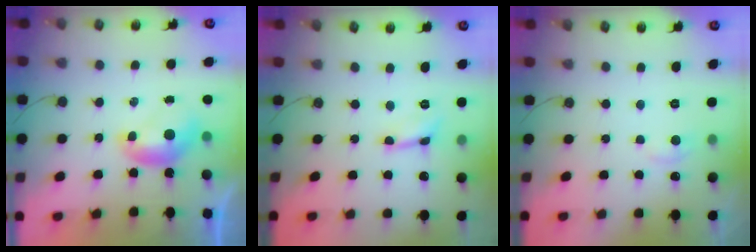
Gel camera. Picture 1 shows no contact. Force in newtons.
{"total": 0.5, "press": 0.5, "slide": 0.1}
{"total": 1.8, "press": 1.7, "slide": 0.6}